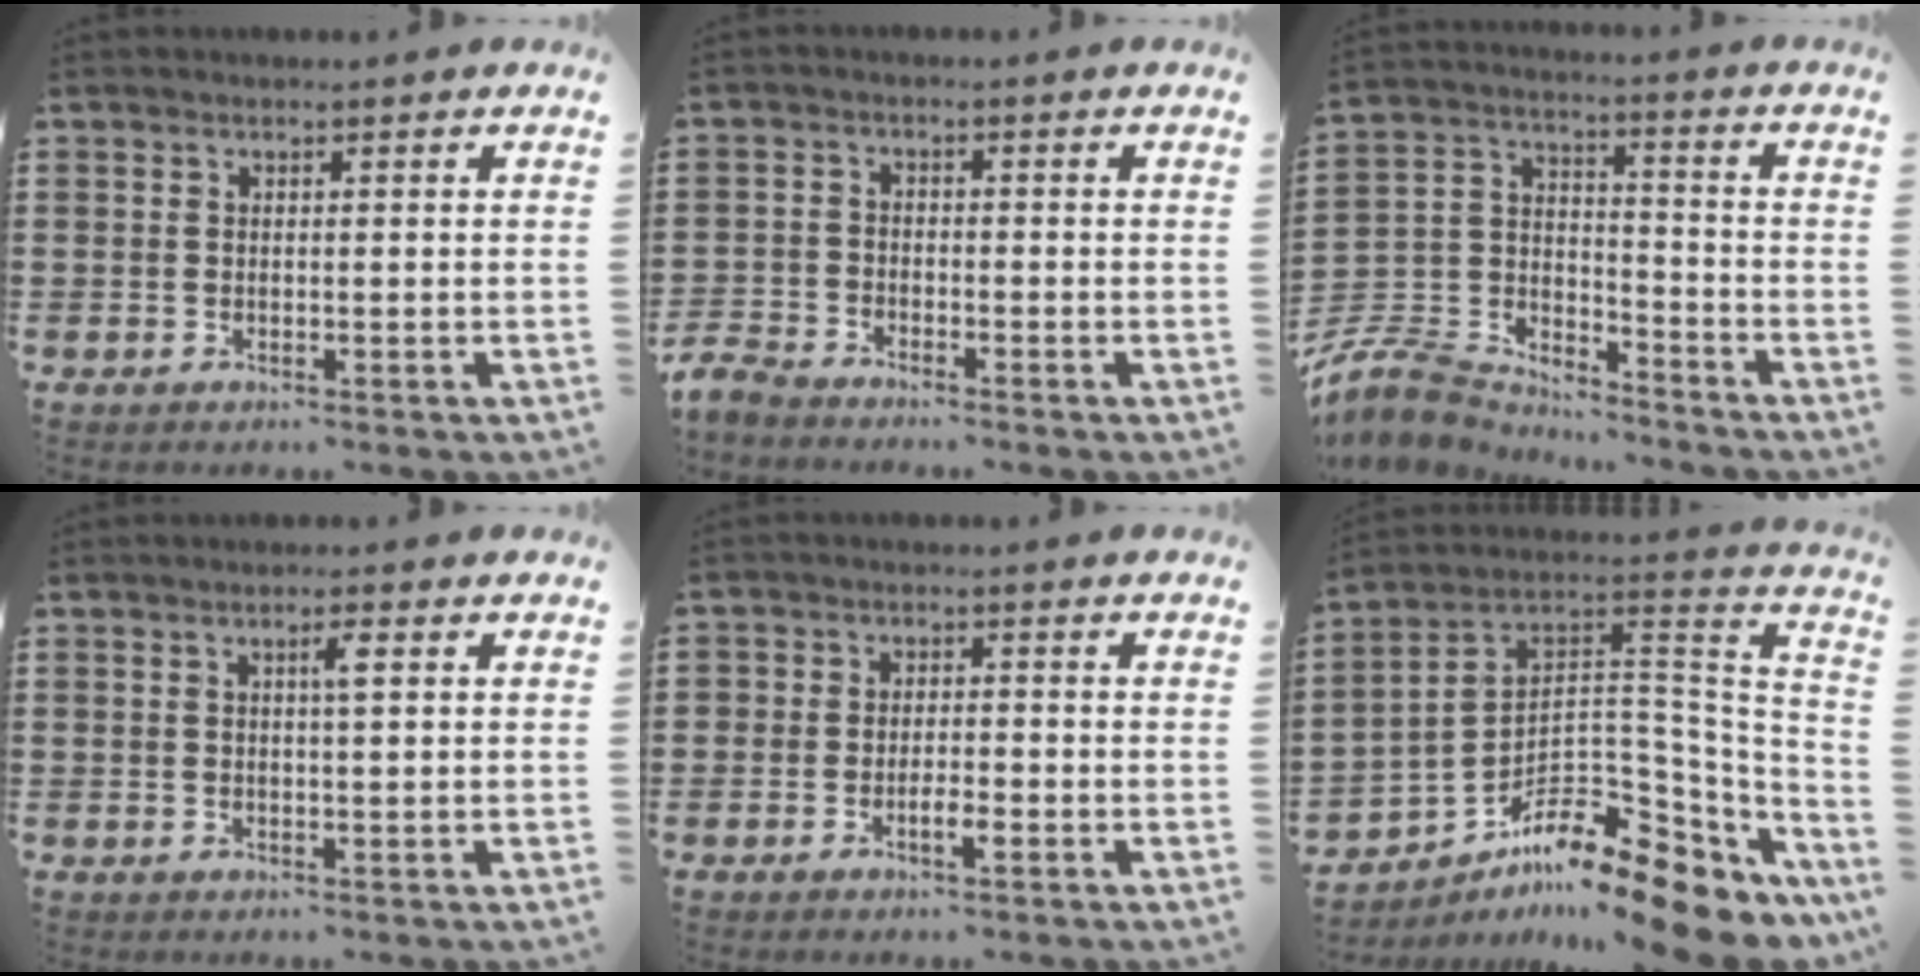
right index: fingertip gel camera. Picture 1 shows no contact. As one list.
[{"total": 3.0, "force": [-2.9, 0.4, 0.1], "torque": [-0.021, -0.006, -0.067]}, {"total": 8.5, "force": [-7.8, 2.7, 1.9], "torque": [-0.066, 0.005, -0.161]}, {"total": 2.3, "force": [0.8, 0.6, 2.1], "torque": [-0.026, 0.001, 0.007]}, {"total": 2.3, "force": [-1.3, 1.2, 1.5], "torque": [-0.032, 0.003, -0.027]}, {"total": 11.4, "force": [-8.1, 4.2, 6.9], "torque": [-0.112, 0.001, -0.152]}]